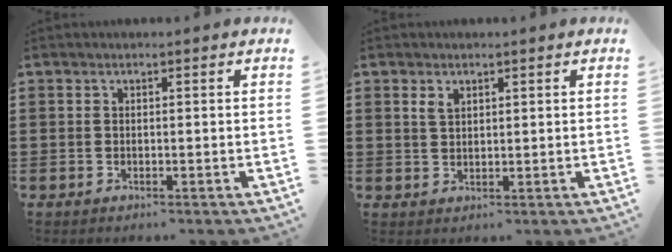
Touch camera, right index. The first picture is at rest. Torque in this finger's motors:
{"motor_torque": [0.02, -0.01, 0.01, 0.05]}